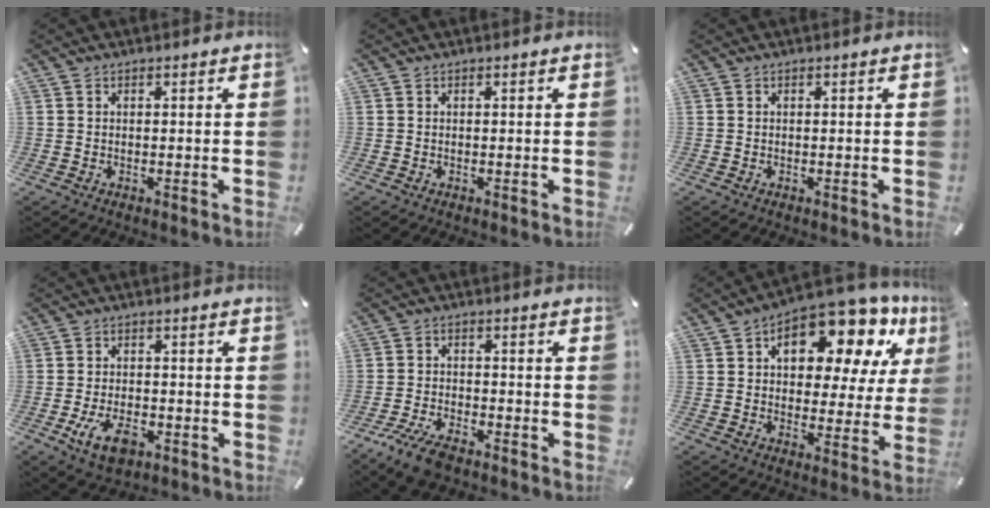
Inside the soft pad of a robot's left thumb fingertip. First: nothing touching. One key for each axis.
{"total": 0.0}
{"total": 0.0}
{"total": 7.8, "fx": -3.1, "fy": 4.5, "fz": 5.5, "tx": -0.109, "ty": 0.005, "tz": -0.057}
{"total": 6.9, "fx": -5.1, "fy": 2.5, "fz": 3.9, "tx": -0.091, "ty": 0.013, "tz": -0.096}
{"total": 16.8, "fx": 9.8, "fy": 8.8, "fz": 10.5, "tx": -0.150, "ty": -0.070, "tz": 0.163}